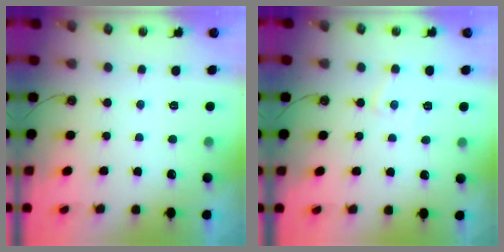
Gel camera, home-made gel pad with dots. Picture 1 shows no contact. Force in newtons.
{"total": 5.3, "press": 5.3, "slide": 0.4}